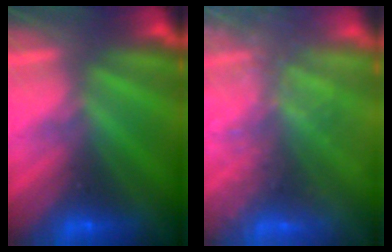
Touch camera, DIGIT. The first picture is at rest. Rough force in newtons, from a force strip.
{"total": 6.1}